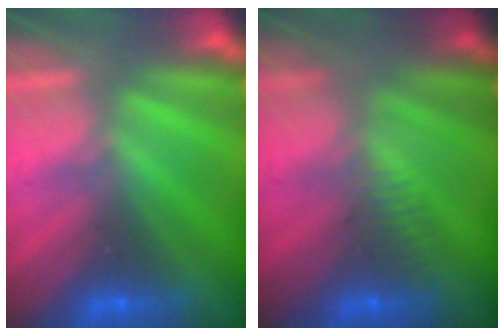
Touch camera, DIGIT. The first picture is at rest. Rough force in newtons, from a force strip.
{"total": 2.8}